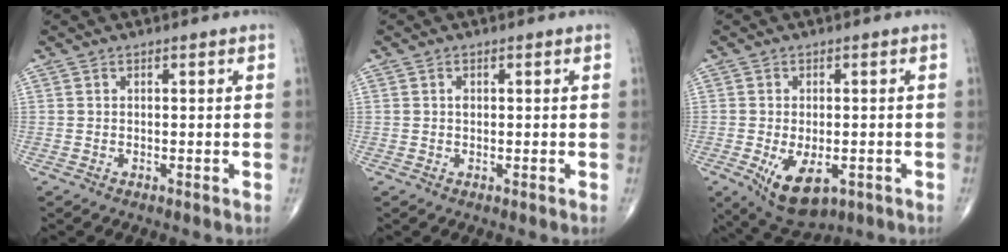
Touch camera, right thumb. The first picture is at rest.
{"total": 0.8, "force": [0.1, 0.6, 0.6], "torque": [-0.008, 0.001, 0.002]}
{"total": 9.3, "force": [-3.2, 4.9, 7.2], "torque": [-0.110, -0.006, -0.037]}